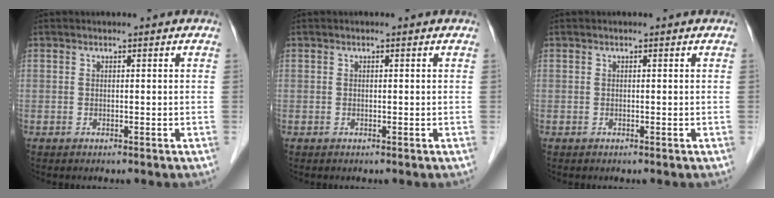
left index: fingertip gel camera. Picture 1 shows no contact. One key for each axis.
{"total": 0.0}
{"total": 0.0}